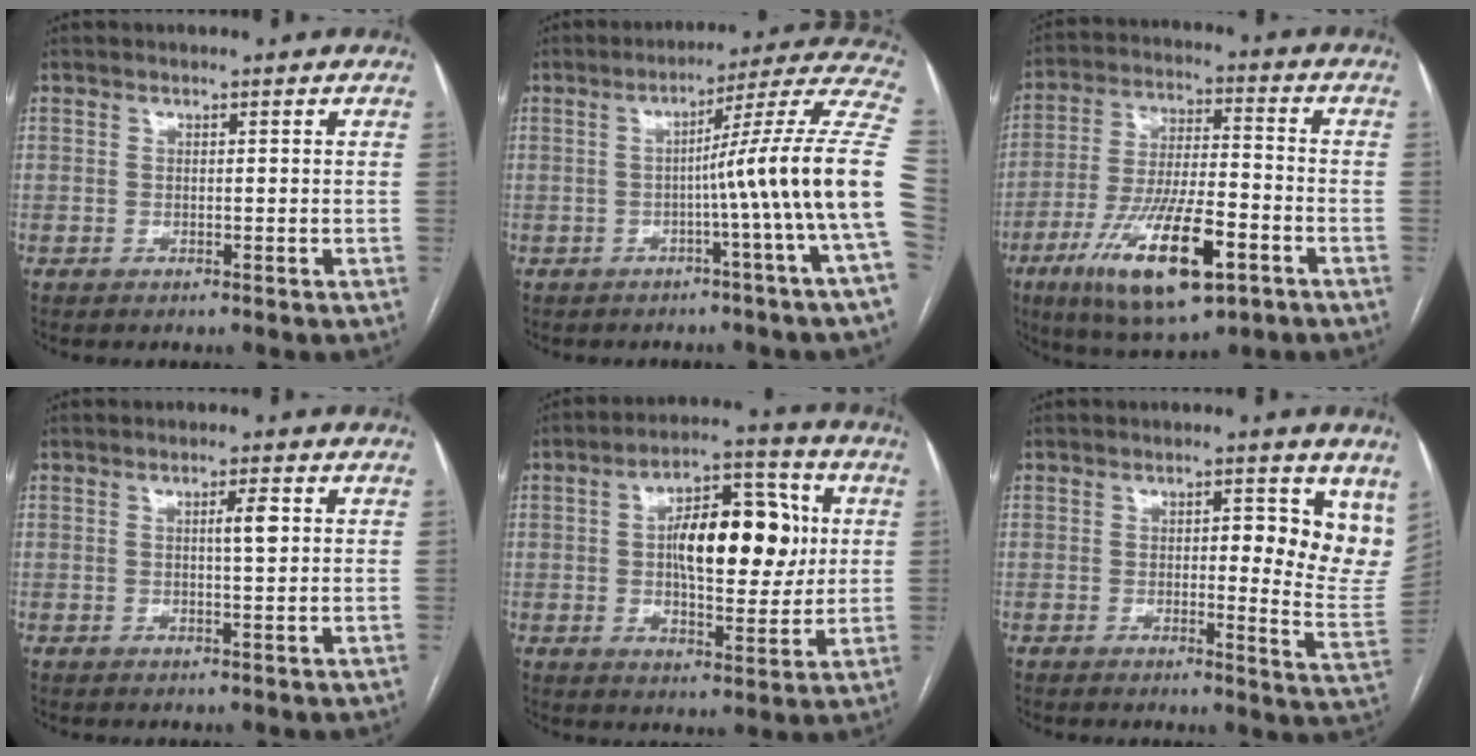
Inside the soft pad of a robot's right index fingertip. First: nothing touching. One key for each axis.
{"total": 16.0, "fx": -2.5, "fy": -3.2, "fz": 15.4, "tx": -0.187, "ty": 0.016, "tz": -0.046}
{"total": 16.8, "fx": -7.8, "fy": 4.3, "fz": 14.2, "tx": -0.280, "ty": -0.017, "tz": -0.128}
{"total": 2.8, "fx": 0.7, "fy": 0.2, "fz": 2.7, "tx": -0.046, "ty": -0.002, "tz": 0.011}
{"total": 14.7, "fx": 2.3, "fy": 6.2, "fz": 13.2, "tx": -0.207, "ty": 0.028, "tz": 0.038}
{"total": 9.7, "fx": 4.5, "fy": 3.2, "fz": 8.0, "tx": -0.077, "ty": -0.024, "tz": 0.043}